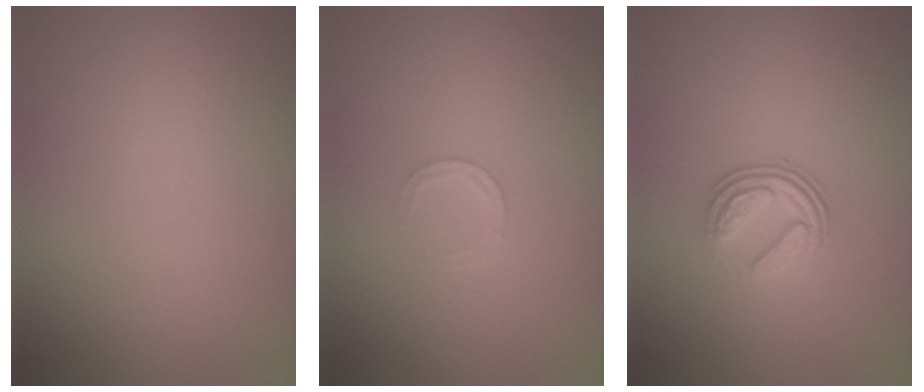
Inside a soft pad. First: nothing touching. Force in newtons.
{"total": 1.3, "press": 1.3, "slide": 0.2}
{"total": 3.6, "press": 2.5, "slide": 2.7}